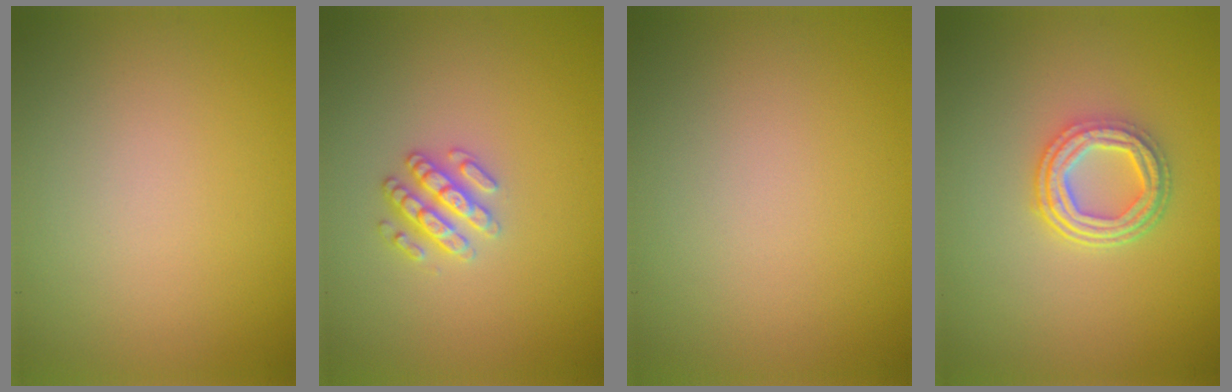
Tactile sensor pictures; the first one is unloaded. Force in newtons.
{"total": 2.5, "press": 2.4, "slide": 0.6}
{"total": 0.0}
{"total": 4.5, "press": 3.4, "slide": 2.9}